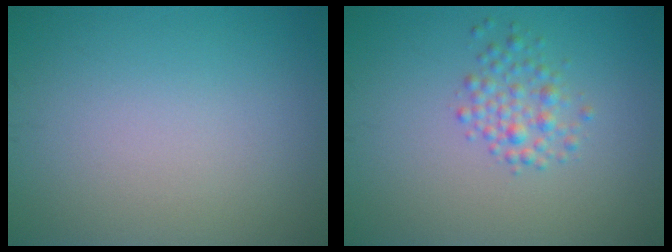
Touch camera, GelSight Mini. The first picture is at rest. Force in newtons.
{"total": 2.2, "press": 2.2, "slide": 0.1}